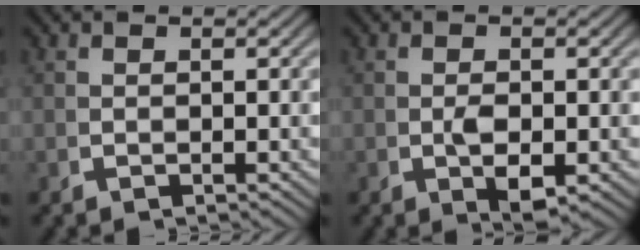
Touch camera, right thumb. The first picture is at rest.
{"total": 2.7, "force": [-0.5, 1.4, 2.3], "torque": [-0.039, -0.009, -0.003]}